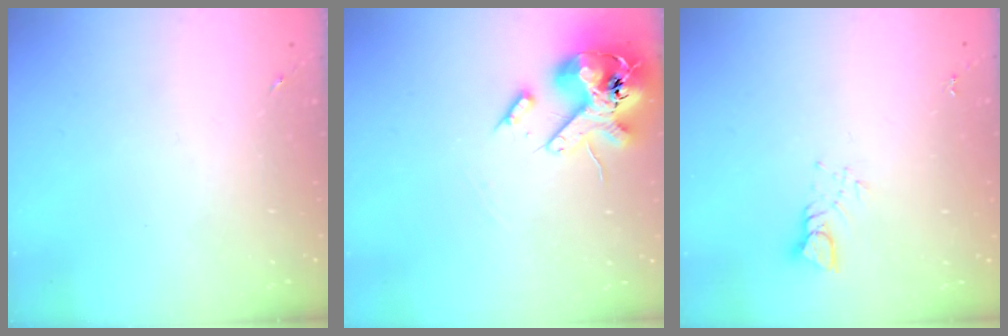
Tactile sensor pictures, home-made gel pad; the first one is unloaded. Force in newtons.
{"total": 16.8, "press": 16.5, "slide": 2.9}
{"total": 3.8, "press": 3.8, "slide": 0.3}